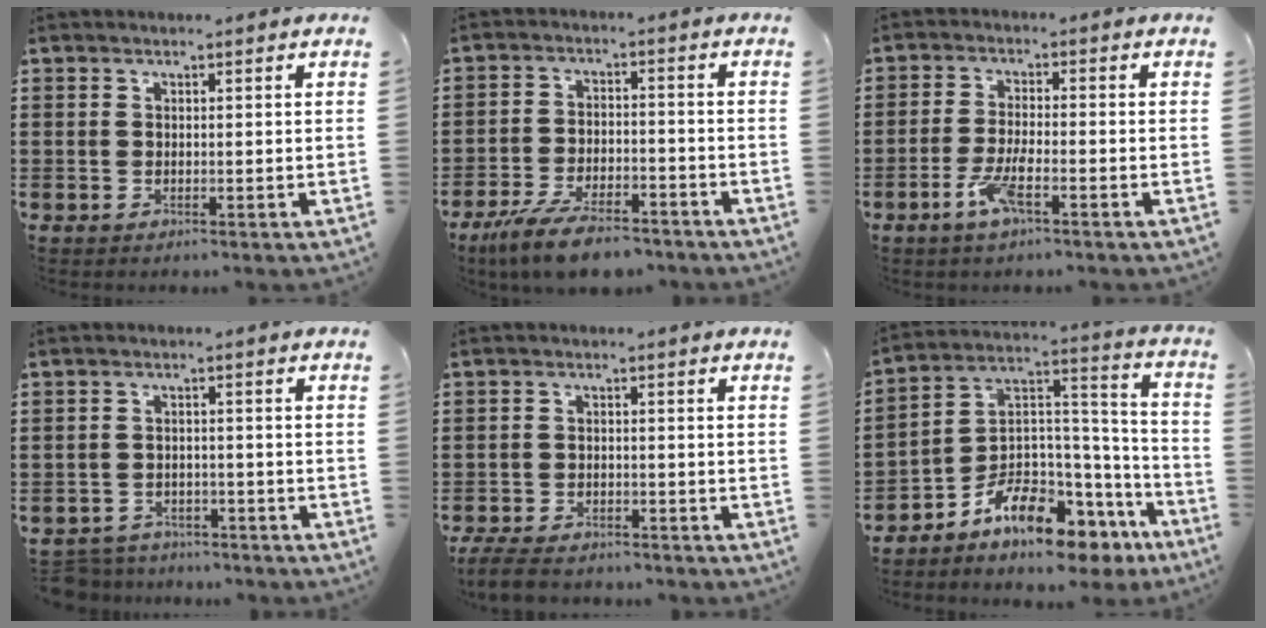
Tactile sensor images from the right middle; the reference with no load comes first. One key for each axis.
{"total": 7.7, "fx": -6.3, "fy": 1.8, "fz": 4.1, "tx": -0.087, "ty": 0.002, "tz": -0.120}
{"total": 4.0, "fx": -2.1, "fy": 0.8, "fz": 3.3, "tx": -0.074, "ty": -0.004, "tz": -0.044}
{"total": 3.4, "fx": -3.3, "fy": 0.6, "fz": -0.1, "tx": -0.006, "ty": 0.000, "tz": -0.072}
{"total": 3.7, "fx": -3.5, "fy": 0.7, "fz": 1.1, "tx": -0.035, "ty": -0.005, "tz": -0.075}
{"total": 8.7, "fx": -7.0, "fy": 3.1, "fz": 4.2, "tx": -0.096, "ty": 0.002, "tz": -0.139}